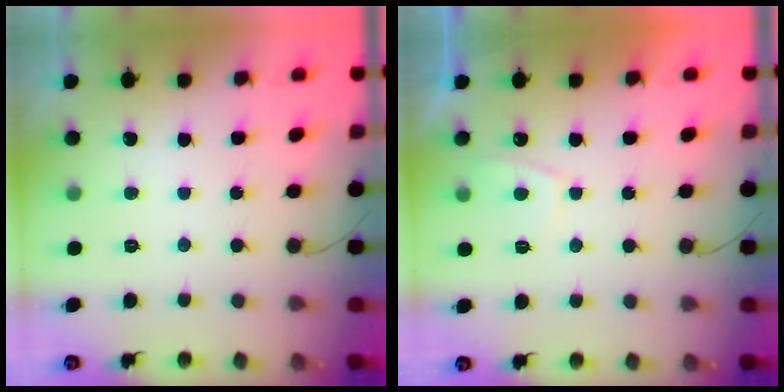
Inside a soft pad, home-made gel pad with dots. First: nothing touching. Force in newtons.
{"total": 1.9, "press": 1.8, "slide": 0.7}